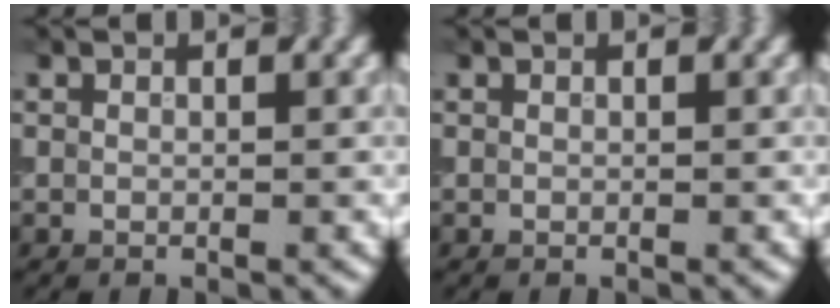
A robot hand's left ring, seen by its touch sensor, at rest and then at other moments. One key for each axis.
{"total": 0.0}